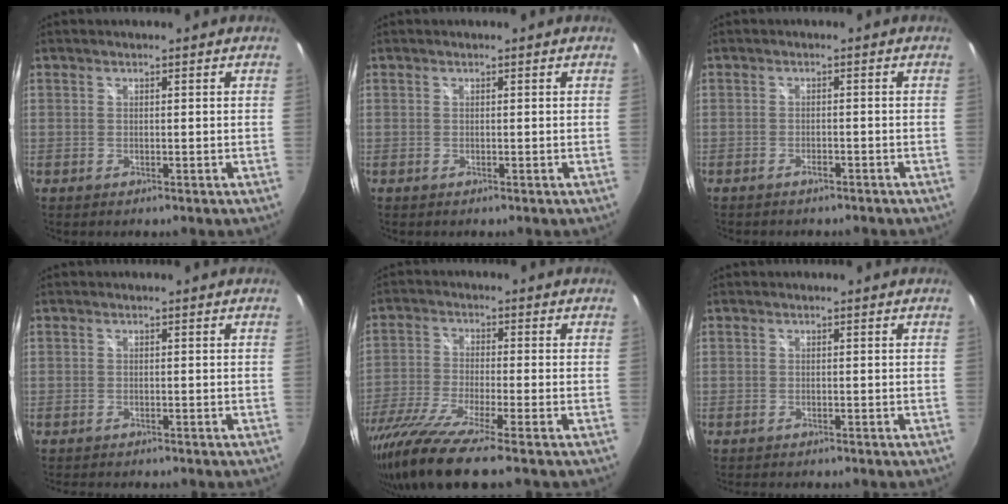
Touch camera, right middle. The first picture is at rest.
{"total": 0.0}
{"total": 2.3, "force": [-2.0, 0.8, 0.8], "torque": [-0.023, -0.003, -0.031]}
{"total": 2.2, "force": [-2.0, 0.5, 0.6], "torque": [-0.016, -0.006, -0.031]}
{"total": 13.0, "force": [-10.3, -0.5, 8.0], "torque": [-0.175, -0.044, -0.190]}
{"total": 1.5, "force": [-1.4, 0.4, 0.3], "torque": [-0.011, -0.004, -0.022]}